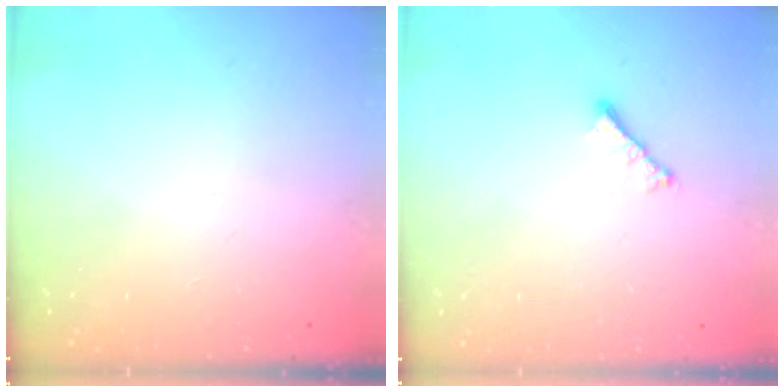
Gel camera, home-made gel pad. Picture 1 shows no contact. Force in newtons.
{"total": 2.8, "press": 2.7, "slide": 0.6}